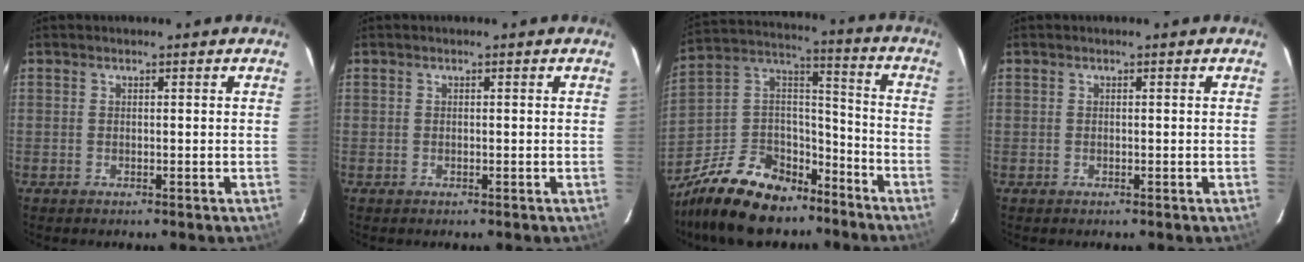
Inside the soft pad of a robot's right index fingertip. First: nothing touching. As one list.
[{"total": 0.0}, {"total": 21.0, "force": [-14.3, 12.0, 9.5], "torque": [-0.226, 0.051, -0.223]}, {"total": 0.0}]